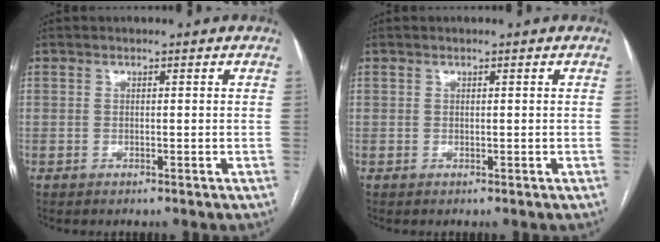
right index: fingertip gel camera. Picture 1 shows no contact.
{"total": 0.0}